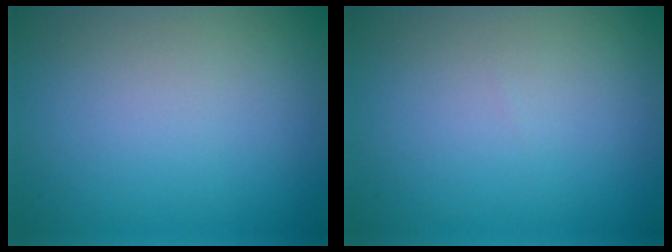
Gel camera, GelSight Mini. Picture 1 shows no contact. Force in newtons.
{"total": 0.0}